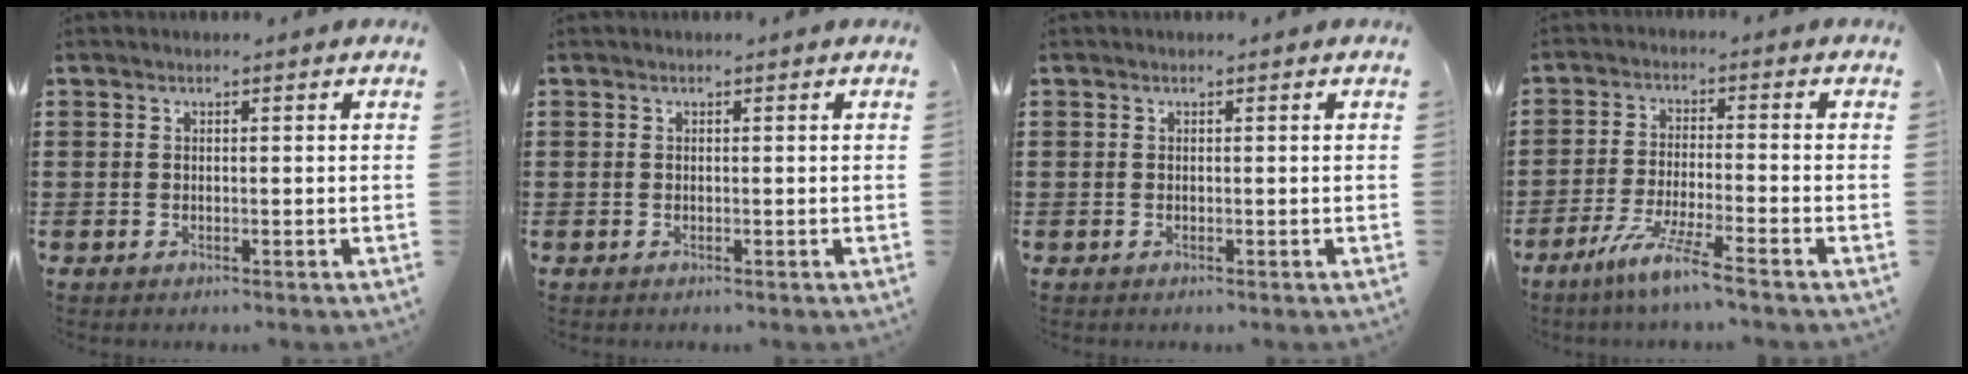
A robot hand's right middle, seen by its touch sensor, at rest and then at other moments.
{"total": 0.0}
{"total": 0.0}
{"total": 6.7, "force": [-5.2, -0.3, 4.2], "torque": [-0.091, -0.015, -0.100]}